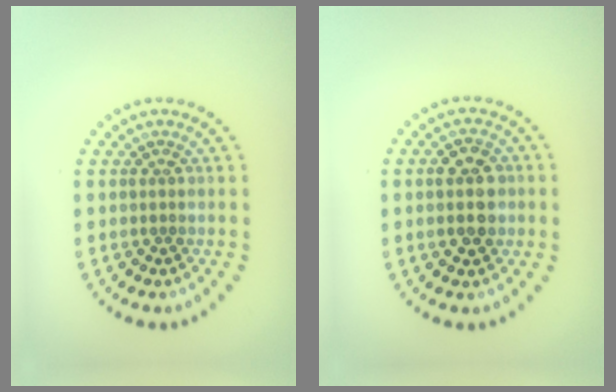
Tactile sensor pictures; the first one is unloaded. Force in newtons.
{"total": 3.7, "press": 3.6, "slide": 0.3}